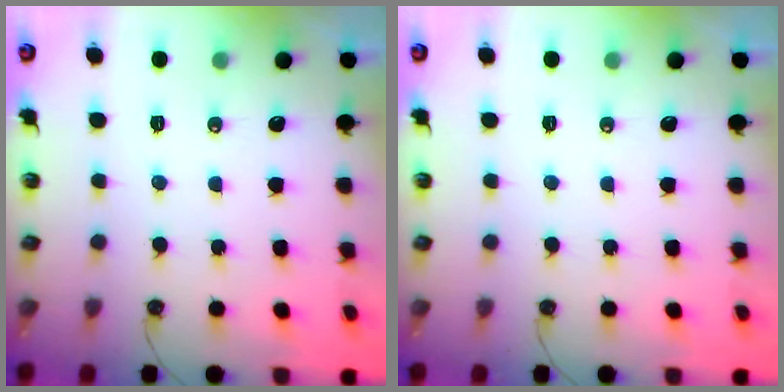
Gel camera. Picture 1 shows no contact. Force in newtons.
{"total": 0.0}